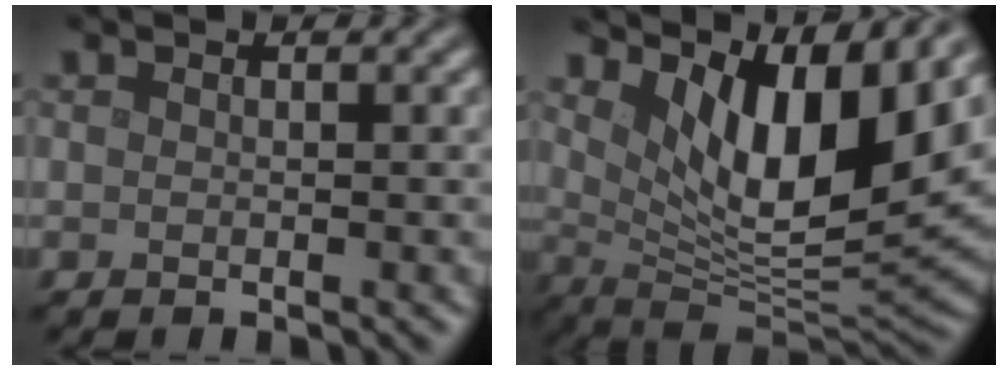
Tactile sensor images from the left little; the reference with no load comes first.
{"total": 10.1, "force": [4.1, 3.8, 8.4], "torque": [-0.136, -0.017, 0.071]}